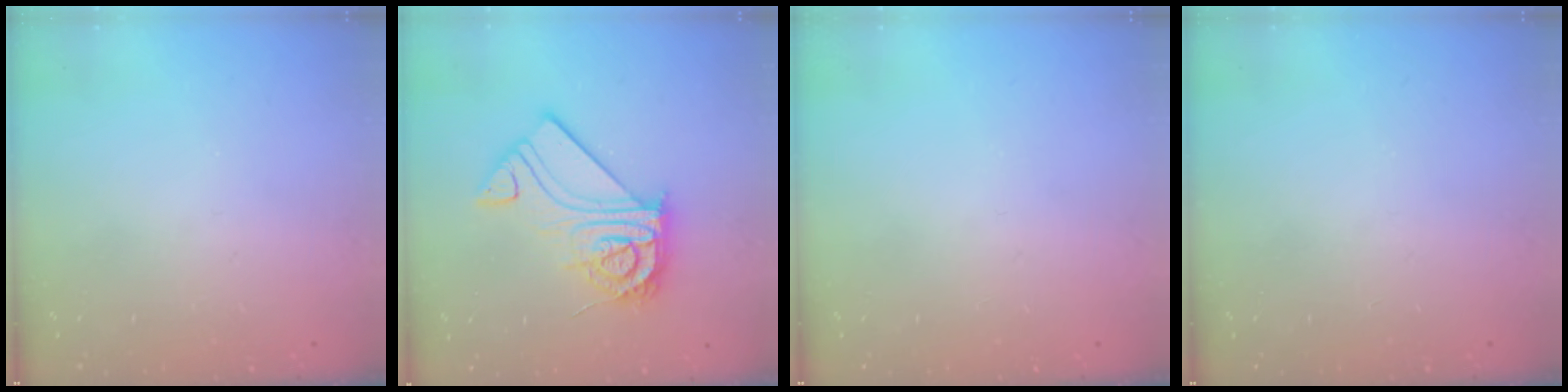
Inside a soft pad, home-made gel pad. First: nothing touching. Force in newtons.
{"total": 15.9, "press": 15.8, "slide": 0.7}
{"total": 0.0}
{"total": 0.0}